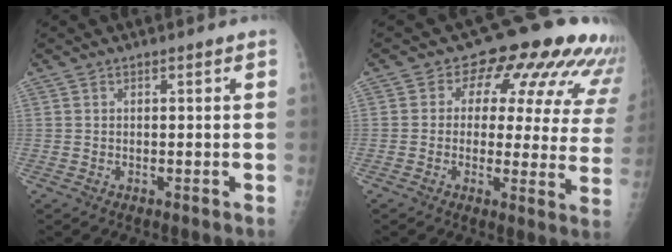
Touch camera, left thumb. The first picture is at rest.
{"total": 17.1, "force": [9.9, 9.2, 10.4], "torque": [-0.073, -0.028, 0.093]}